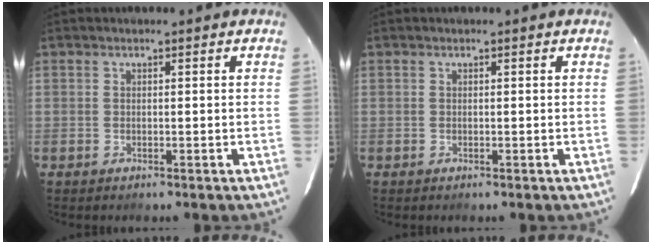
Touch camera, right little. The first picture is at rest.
{"total": 0.0}